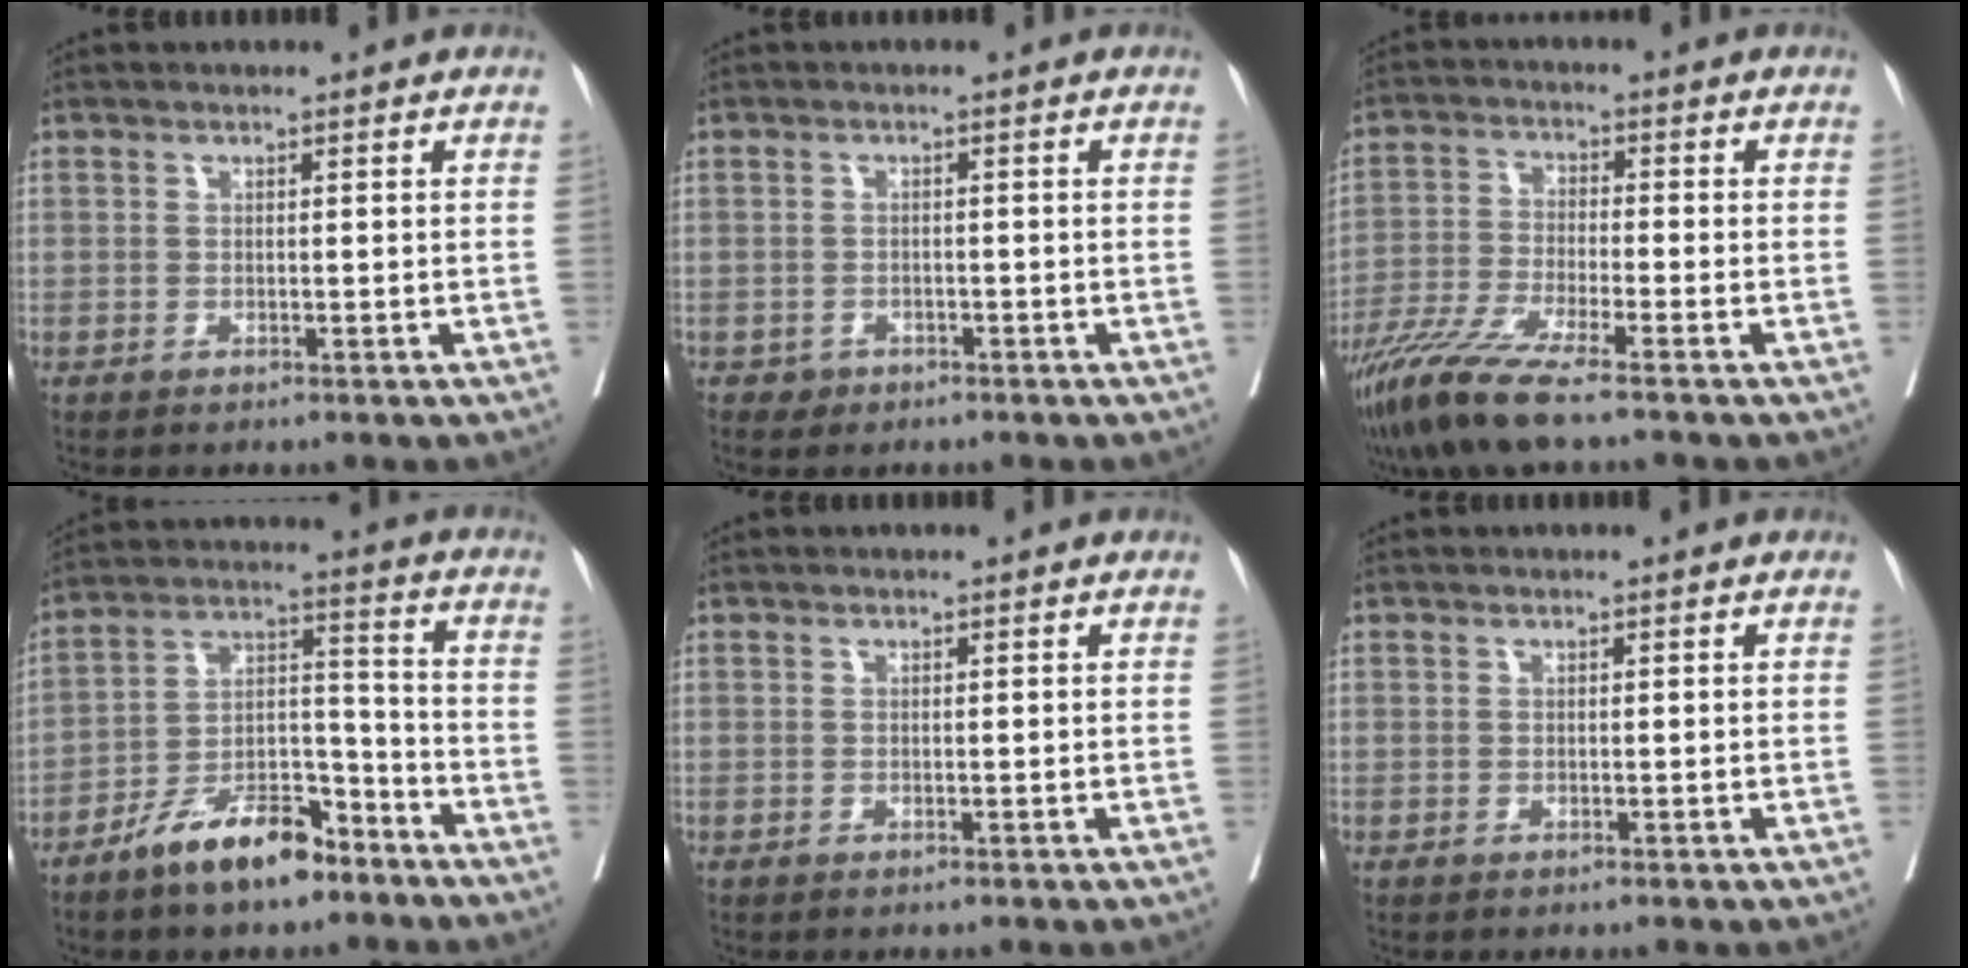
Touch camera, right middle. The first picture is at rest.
{"total": 1.7, "force": [-1.1, 1.3, 0.1], "torque": [0.000, 0.007, -0.015]}
{"total": 9.5, "force": [-7.1, -0.1, 6.3], "torque": [-0.127, -0.033, -0.137]}
{"total": 11.5, "force": [-8.4, 3.9, 6.7], "torque": [-0.121, 0.011, -0.154]}
{"total": 0.0}
{"total": 0.0}